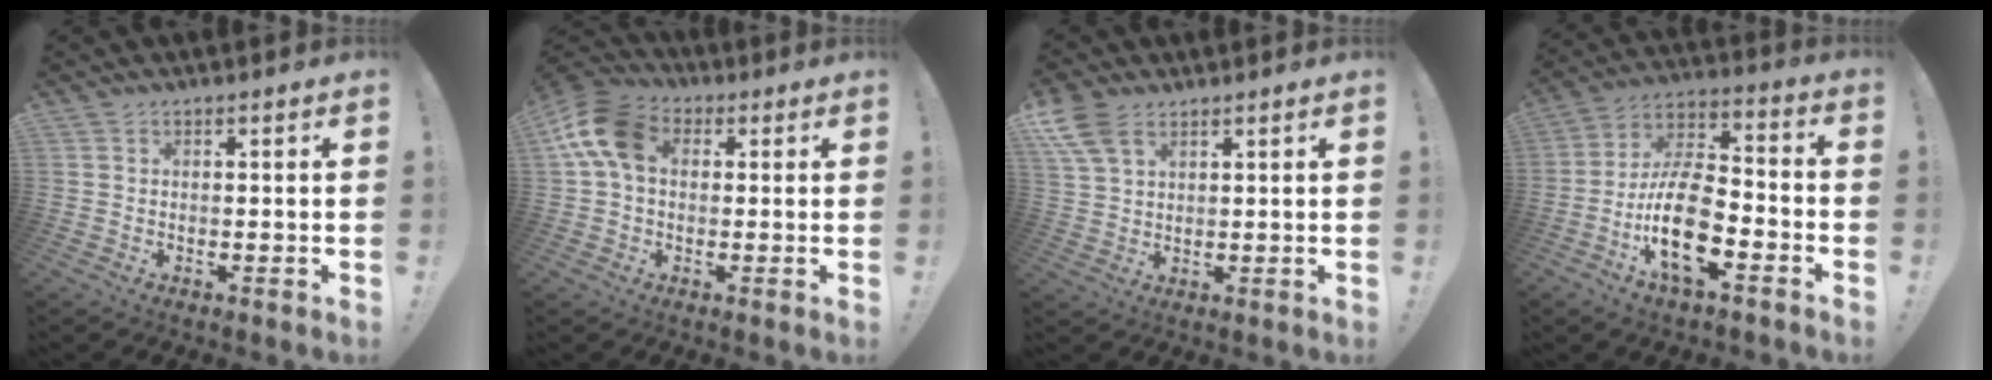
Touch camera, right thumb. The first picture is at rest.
{"total": 13.9, "force": [2.9, 9.5, 9.8], "torque": [-0.181, 0.012, 0.060]}
{"total": 8.4, "force": [4.6, 4.6, 5.4], "torque": [-0.107, -0.009, 0.092]}
{"total": 19.0, "force": [-7.6, 9.0, 14.8], "torque": [-0.296, 0.043, -0.123]}